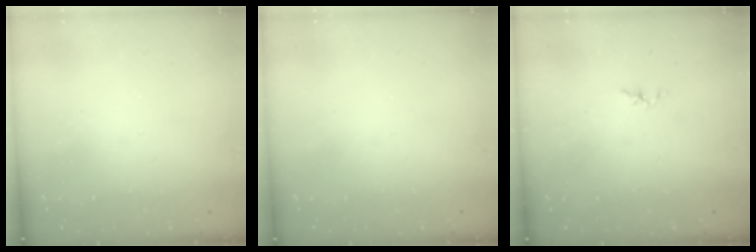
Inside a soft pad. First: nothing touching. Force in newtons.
{"total": 0.0}
{"total": 1.8, "press": 1.7, "slide": 0.3}